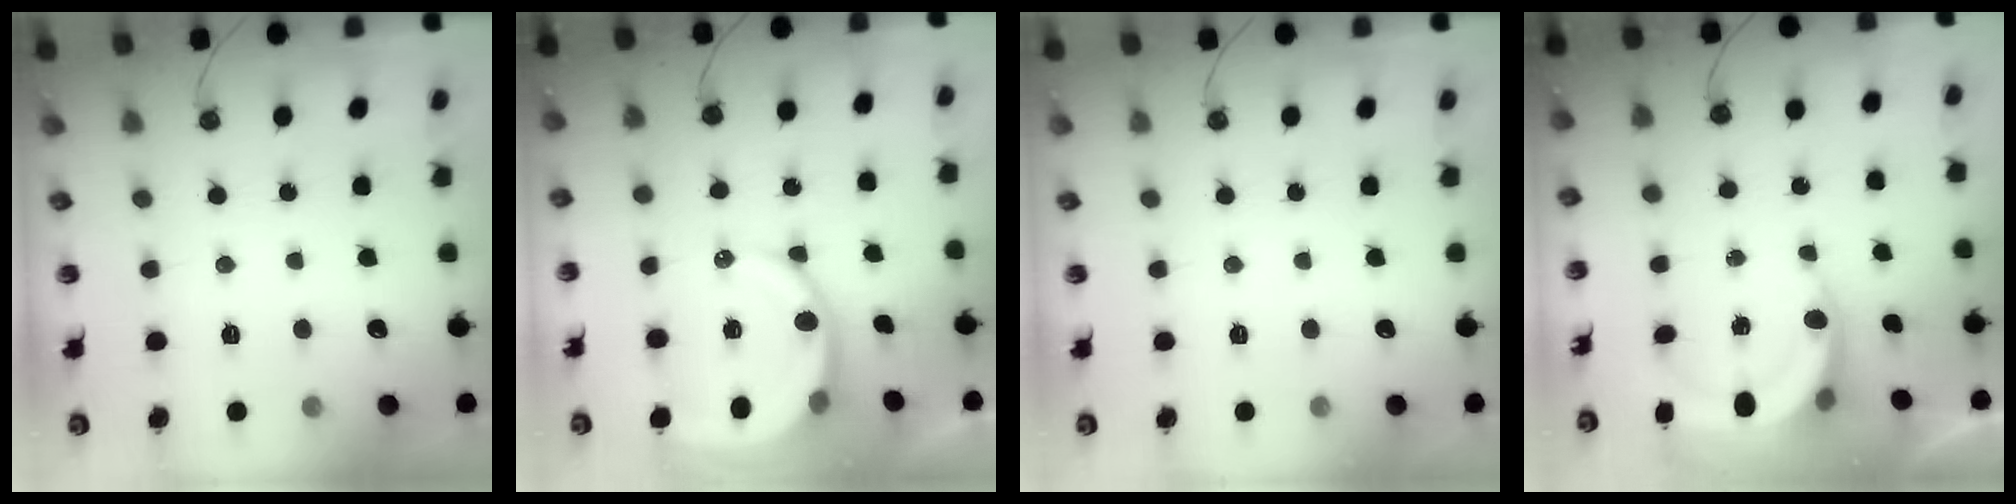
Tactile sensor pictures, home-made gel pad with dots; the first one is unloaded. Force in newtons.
{"total": 12.7, "press": 12.6, "slide": 1.6}
{"total": 0.0}
{"total": 6.3, "press": 6.1, "slide": 1.6}